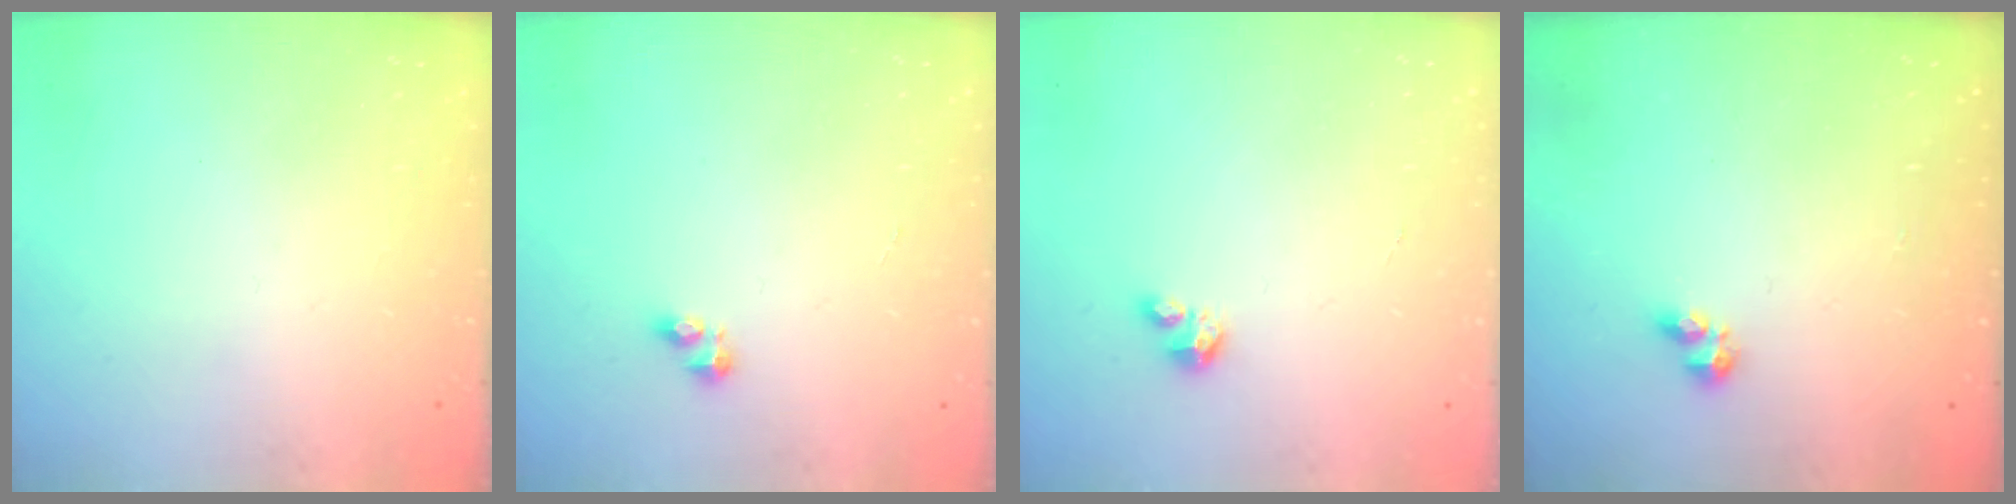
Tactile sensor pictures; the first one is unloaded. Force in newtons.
{"total": 2.5, "press": 2.5, "slide": 0.3}
{"total": 1.9, "press": 1.9, "slide": 0.1}
{"total": 1.8, "press": 1.7, "slide": 0.5}